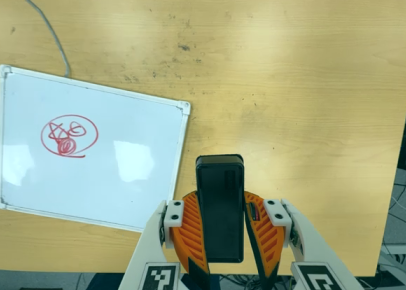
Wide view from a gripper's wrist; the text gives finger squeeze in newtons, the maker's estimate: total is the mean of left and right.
{"total": 10.8, "left": 8.7, "right": 12.9}